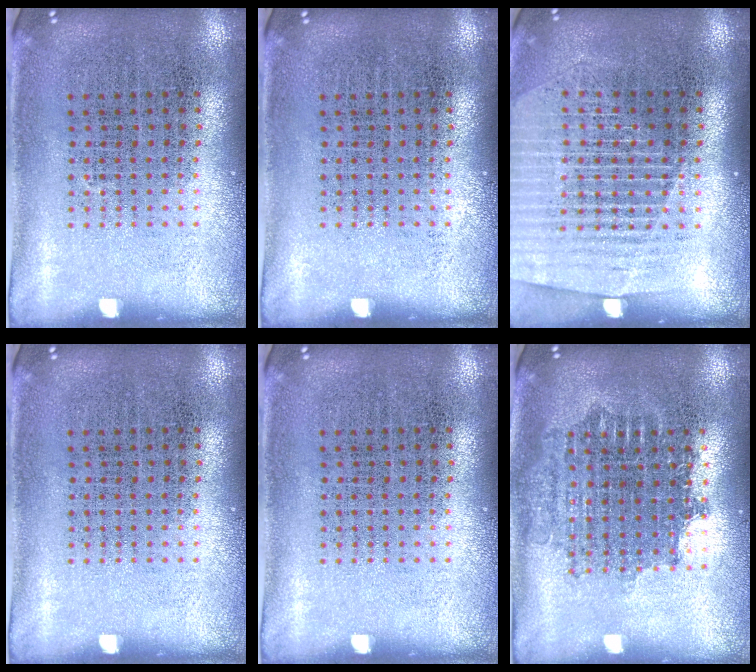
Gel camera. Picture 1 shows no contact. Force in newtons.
{"total": 0.0}
{"total": 1.4, "press": 1.3, "slide": 0.5}
{"total": 0.0}
{"total": 0.0}
{"total": 1.7, "press": 1.4, "slide": 1.0}